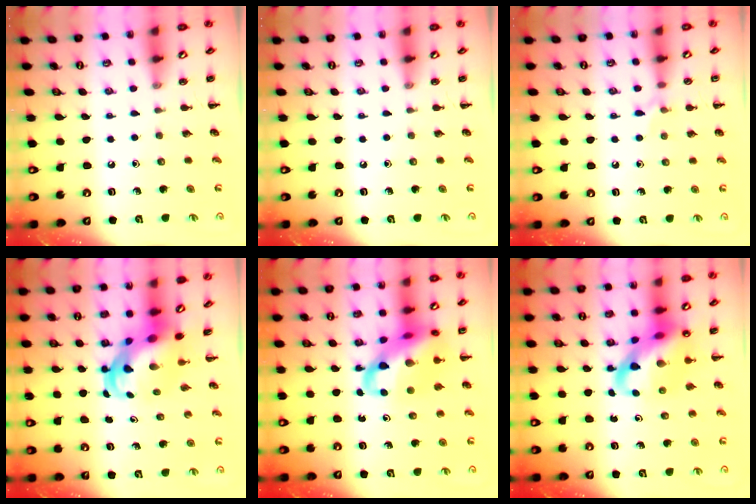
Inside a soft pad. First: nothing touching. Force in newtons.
{"total": 0.0}
{"total": 5.9, "press": 5.6, "slide": 1.9}
{"total": 5.7, "press": 5.4, "slide": 1.8}
{"total": 17.9, "press": 17.3, "slide": 4.3}
{"total": 14.5, "press": 13.9, "slide": 4.0}